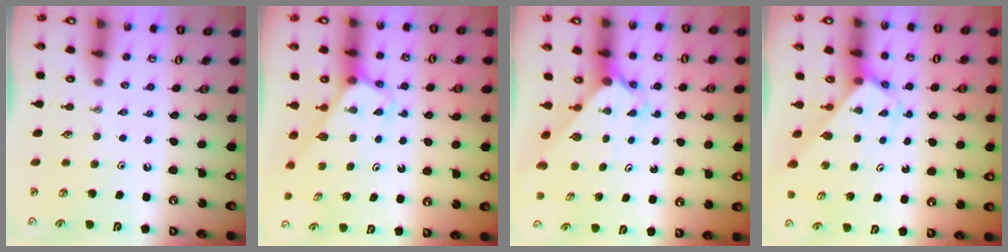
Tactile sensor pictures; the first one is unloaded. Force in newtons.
{"total": 3.1, "press": 3.1, "slide": 0.2}
{"total": 2.4, "press": 2.4, "slide": 0.2}
{"total": 2.7, "press": 2.7, "slide": 0.1}